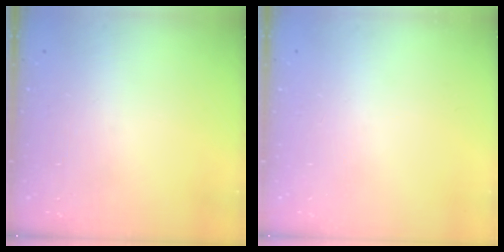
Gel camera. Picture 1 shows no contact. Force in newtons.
{"total": 0.0}